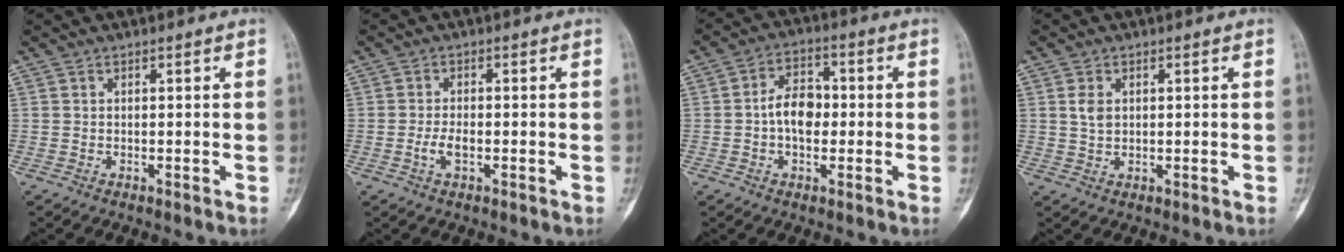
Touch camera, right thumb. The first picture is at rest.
{"total": 2.8, "force": [-0.9, 1.3, 2.4], "torque": [-0.051, 0.007, -0.016]}
{"total": 7.5, "force": [-0.6, 5.0, 5.6], "torque": [-0.077, 0.020, -0.019]}
{"total": 2.7, "force": [0.5, 1.8, 2.0], "torque": [-0.036, 0.000, 0.011]}